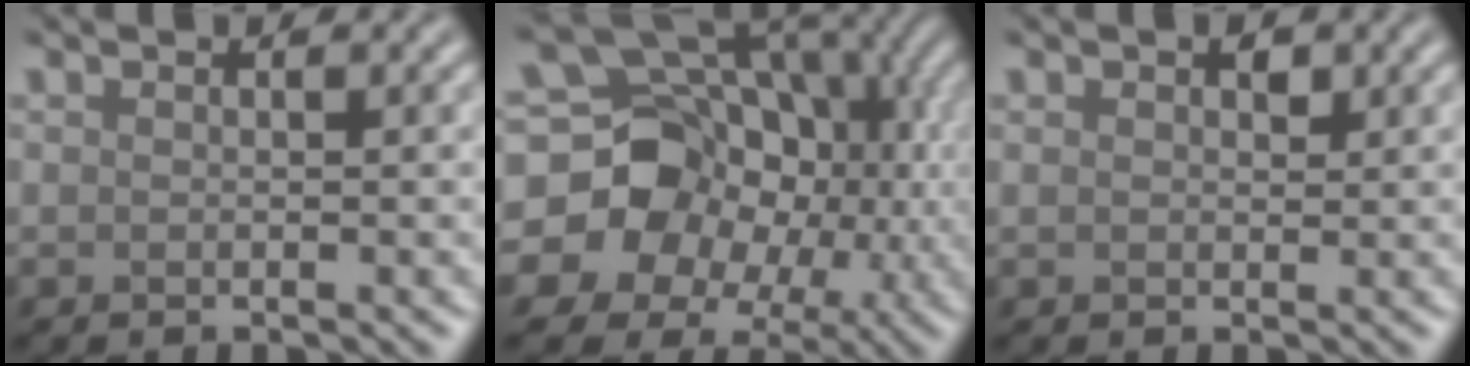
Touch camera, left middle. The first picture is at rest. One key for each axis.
{"total": 13.7, "fx": -1.2, "fy": 12.4, "fz": 5.7, "tx": -0.120, "ty": 0.010, "tz": -0.024}
{"total": 0.9, "fx": 0.3, "fy": -0.5, "fz": -0.7, "tx": -0.007, "ty": 0.008, "tz": 0.023}